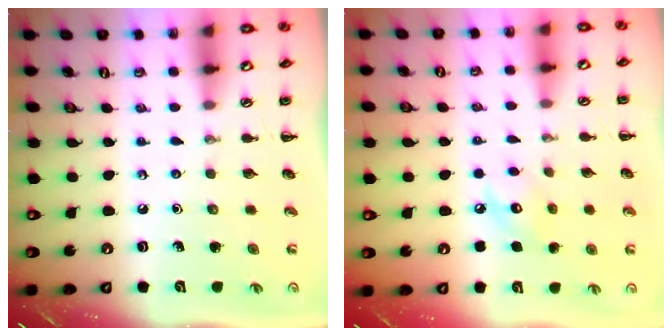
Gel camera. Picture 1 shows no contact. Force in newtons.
{"total": 6.1, "press": 6.0, "slide": 1.0}